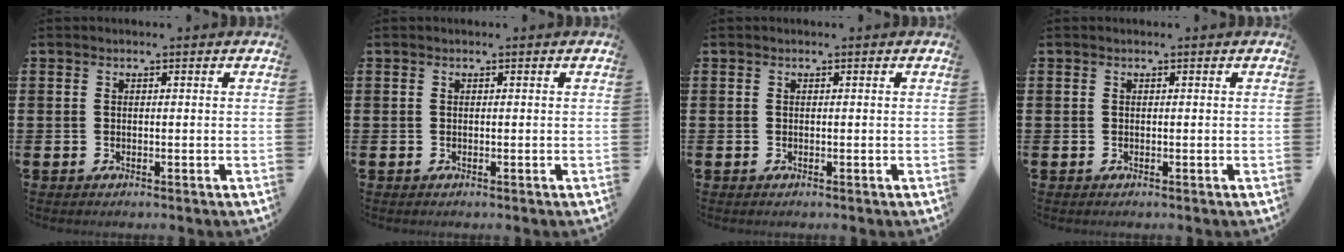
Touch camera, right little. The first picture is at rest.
{"total": 0.0}
{"total": 0.0}
{"total": 0.0}